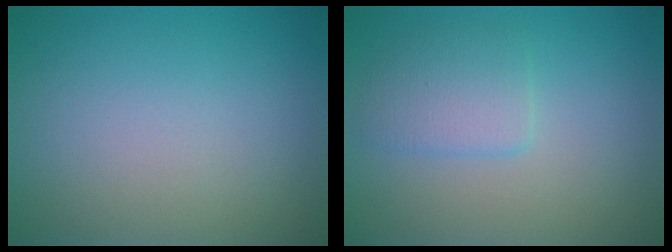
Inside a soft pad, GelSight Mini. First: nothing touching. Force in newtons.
{"total": 2.4, "press": 2.3, "slide": 0.2}